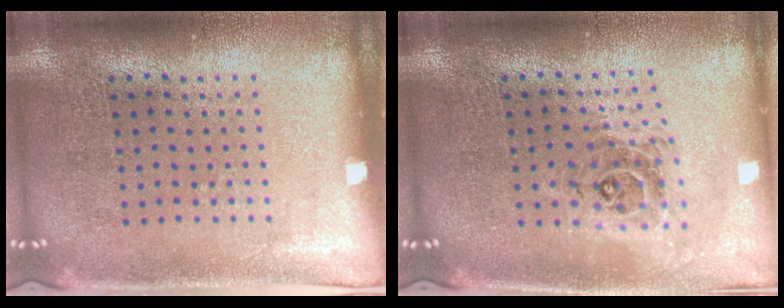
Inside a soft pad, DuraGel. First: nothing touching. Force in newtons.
{"total": 0.9, "press": 0.9, "slide": 0.1}